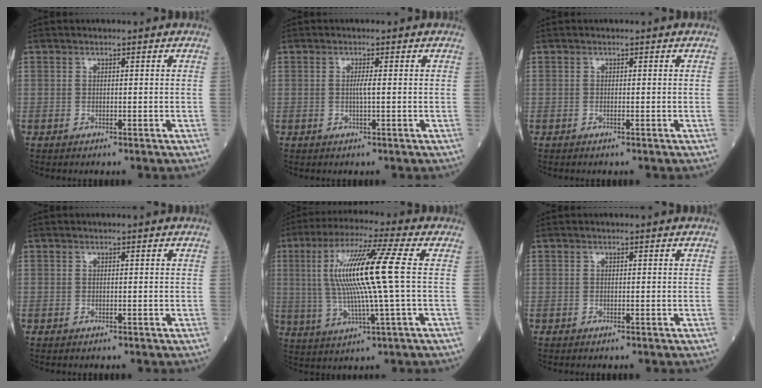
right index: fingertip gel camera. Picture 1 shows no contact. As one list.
[{"total": 1.3, "force": [0.0, -0.2, 1.3], "torque": [-0.027, -0.001, -0.002]}, {"total": 0.0}, {"total": 0.0}, {"total": 14.2, "force": [1.8, -0.6, 14.1], "torque": [-0.285, 0.011, 0.028]}, {"total": 0.0}]